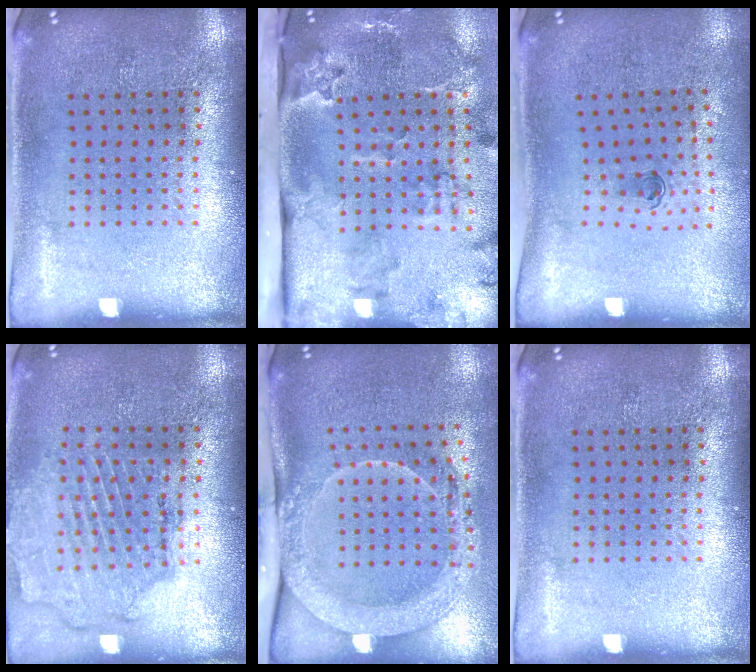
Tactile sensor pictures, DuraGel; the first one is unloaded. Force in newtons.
{"total": 3.8, "press": 2.6, "slide": 2.7}
{"total": 0.7, "press": 0.3, "slide": 0.6}
{"total": 1.6, "press": 1.6, "slide": 0.4}
{"total": 2.2, "press": 2.1, "slide": 0.7}
{"total": 0.0}